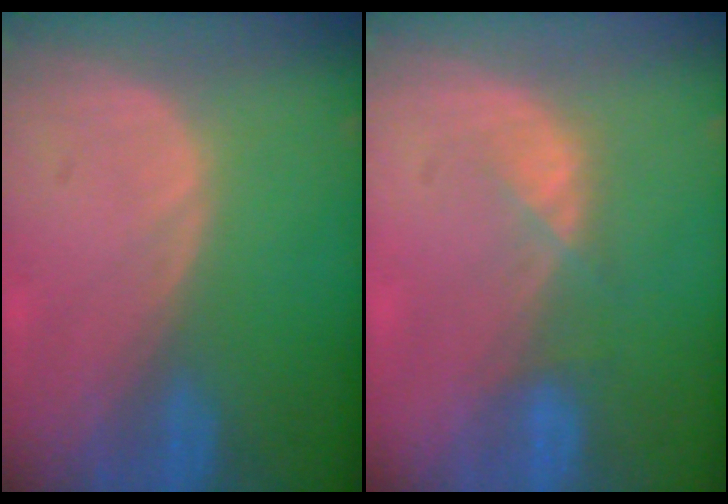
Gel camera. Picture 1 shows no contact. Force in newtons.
{"total": 2.6, "press": 2.5, "slide": 0.8}